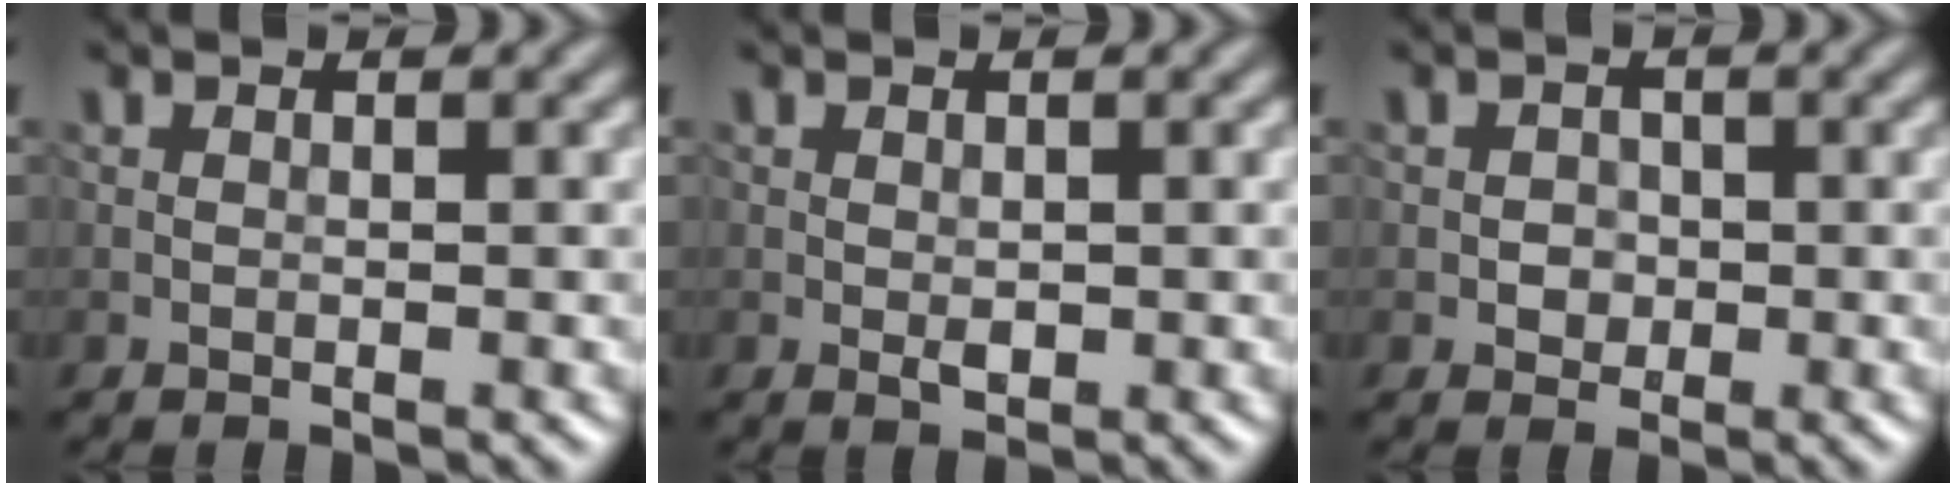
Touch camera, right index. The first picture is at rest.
{"total": 1.0, "force": [-0.1, 0.6, 0.8], "torque": [-0.010, -0.003, 0.000]}
{"total": 1.5, "force": [-0.2, 1.4, 0.6], "torque": [-0.003, -0.001, -0.006]}